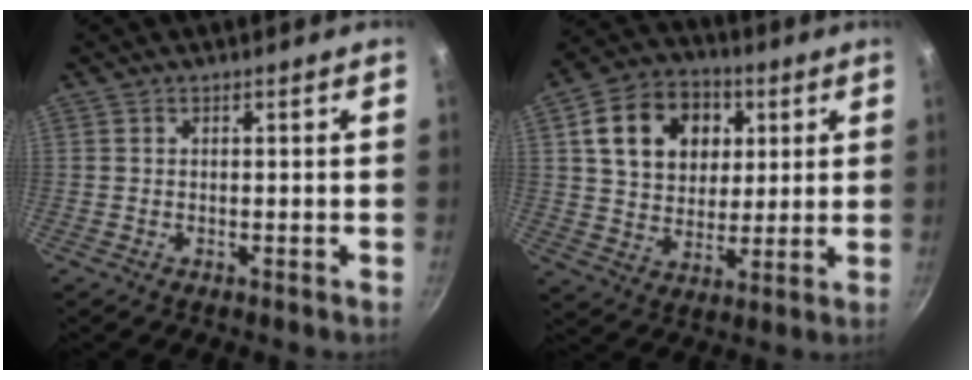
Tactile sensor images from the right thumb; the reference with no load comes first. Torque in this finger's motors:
{"motor_torque": [-0.66, 1.44, 0.01, 0.20, 0.29]}